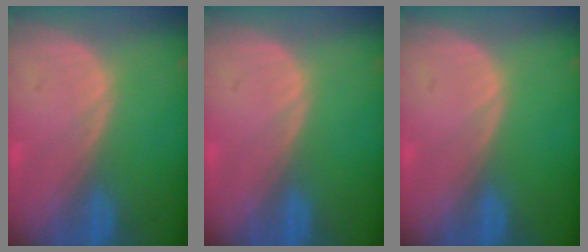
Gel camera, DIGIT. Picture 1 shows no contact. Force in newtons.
{"total": 0.0}
{"total": 0.0}